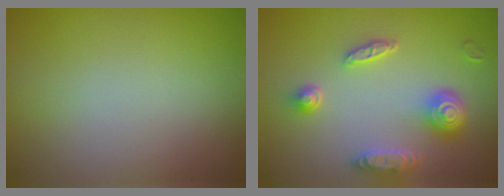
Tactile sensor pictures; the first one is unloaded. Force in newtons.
{"total": 4.6, "press": 3.9, "slide": 2.5}